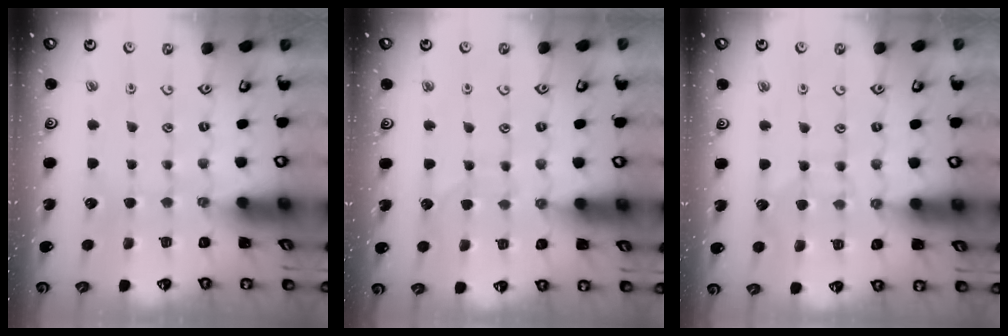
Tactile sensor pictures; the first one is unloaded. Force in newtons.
{"total": 5.7, "press": 5.7, "slide": 0.6}
{"total": 6.0, "press": 6.0, "slide": 0.6}